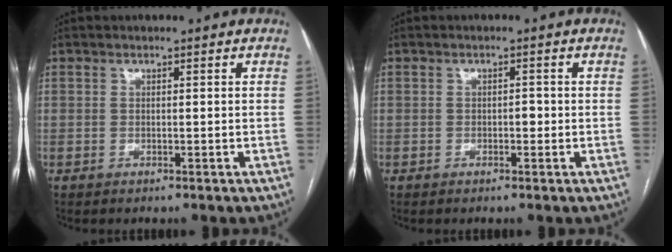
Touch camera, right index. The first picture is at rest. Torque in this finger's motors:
{"motor_torque": [0.17, 0.10, 0.05, 0.02]}